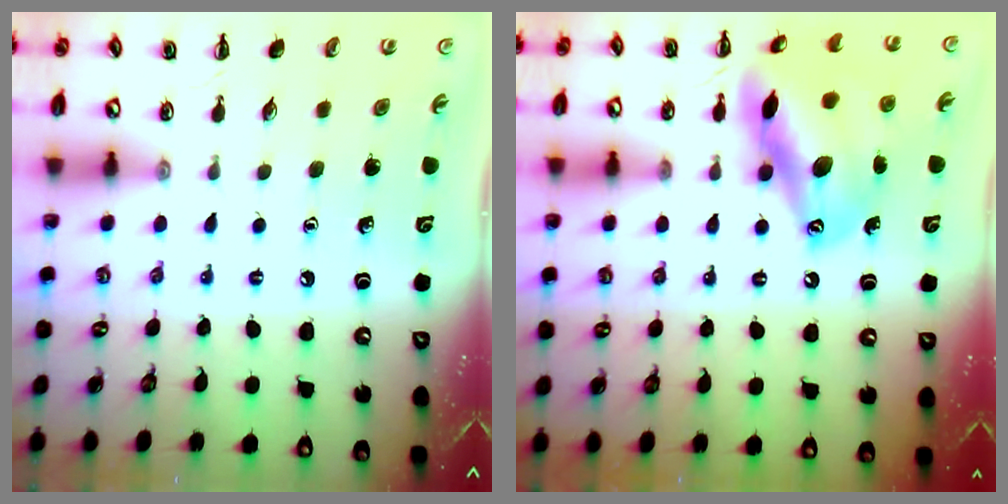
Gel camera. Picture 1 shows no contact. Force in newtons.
{"total": 17.8, "press": 17.6, "slide": 2.8}